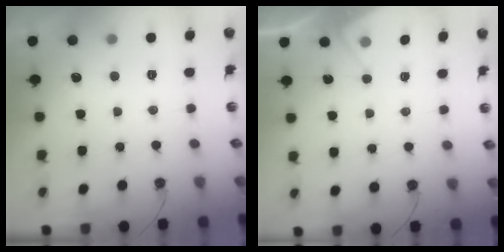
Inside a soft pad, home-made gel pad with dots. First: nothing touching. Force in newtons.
{"total": 4.9, "press": 4.9, "slide": 0.5}